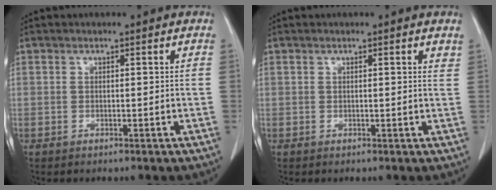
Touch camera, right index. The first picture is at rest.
{"total": 1.1, "force": [1.0, 0.2, 0.5], "torque": [-0.007, -0.002, 0.004]}